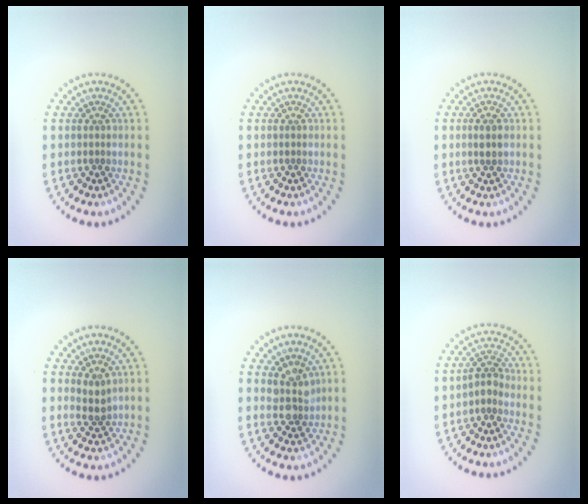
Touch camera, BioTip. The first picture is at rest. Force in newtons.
{"total": 0.0}
{"total": 1.3, "press": 1.3, "slide": 0.4}
{"total": 1.7, "press": 1.4, "slide": 0.9}
{"total": 2.5, "press": 2.1, "slide": 1.3}
{"total": 1.8, "press": 1.5, "slide": 1.0}